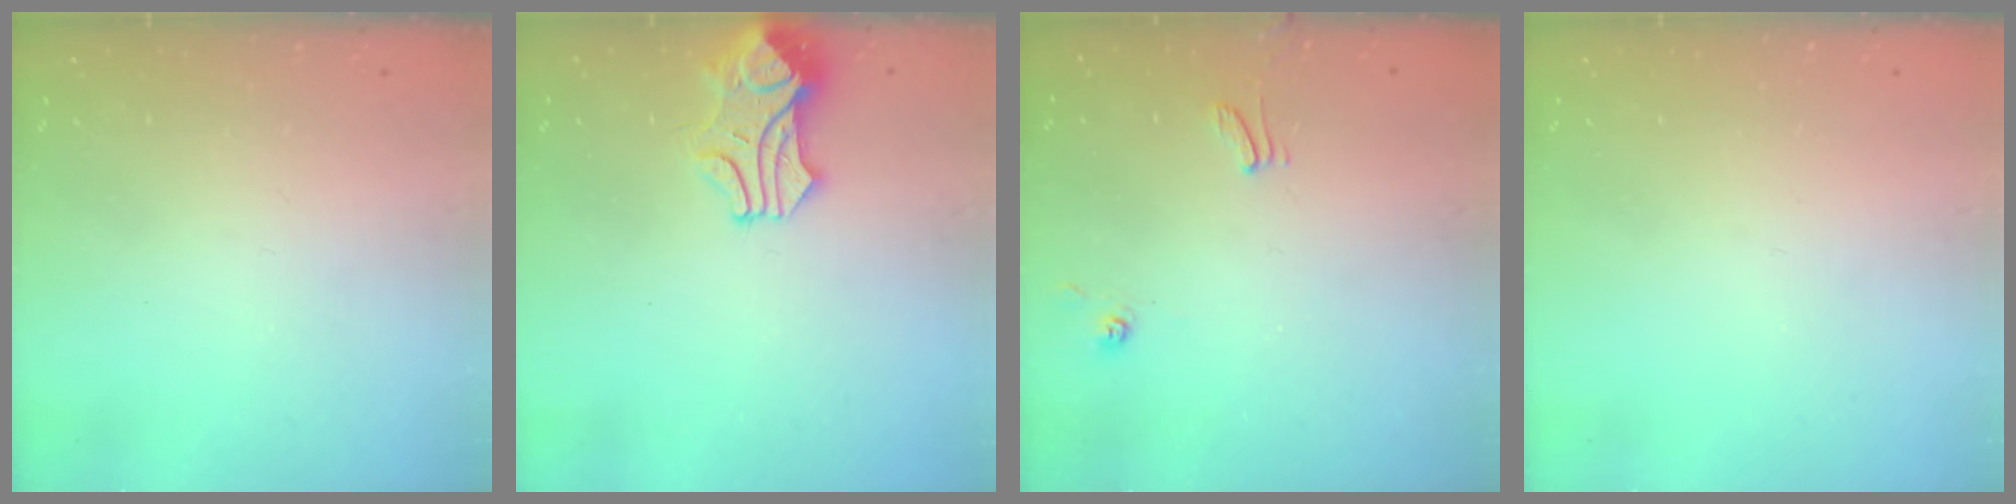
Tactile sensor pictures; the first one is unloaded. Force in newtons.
{"total": 1.2, "press": 0.7, "slide": 1.0}
{"total": 0.8, "press": 0.6, "slide": 0.4}
{"total": 0.0}